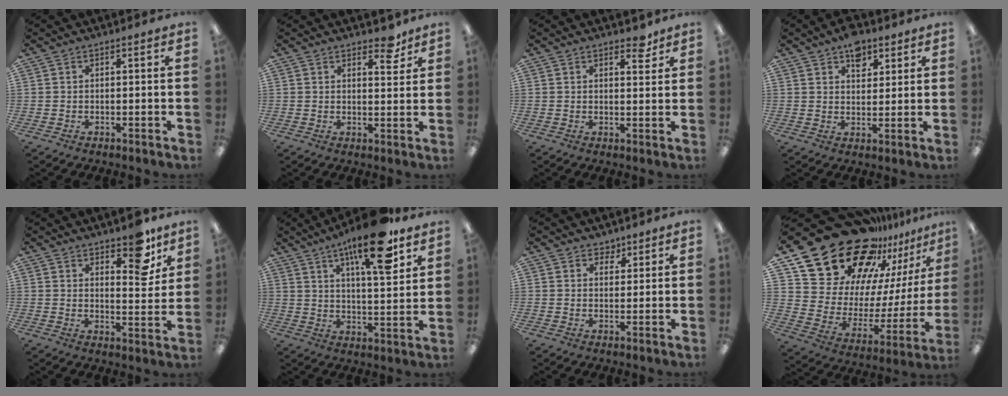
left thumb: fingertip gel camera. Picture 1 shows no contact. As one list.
[{"total": 5.2, "force": [3.8, 2.4, 2.6], "torque": [-0.020, -0.019, 0.062]}, {"total": 3.6, "force": [2.7, 1.7, 1.6], "torque": [-0.005, -0.013, 0.043]}, {"total": 6.9, "force": [4.6, 4.2, 3.1], "torque": [-0.026, -0.019, 0.077]}, {"total": 9.9, "force": [7.1, 4.1, 5.5], "torque": [-0.048, -0.050, 0.117]}, {"total": 16.3, "force": [10.2, 4.8, 11.8], "torque": [-0.176, -0.047, 0.159]}, {"total": 2.7, "force": [2.2, 1.7, 0.0], "torque": [0.009, -0.011, 0.038]}, {"total": 26.7, "force": [20.7, 13.4, 10.2], "torque": [-0.171, -0.156, 0.390]}]